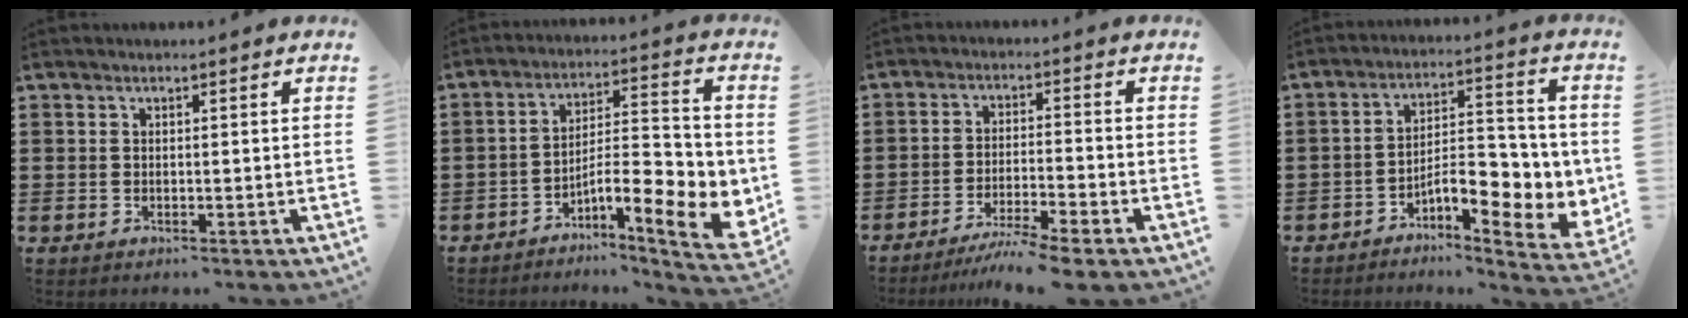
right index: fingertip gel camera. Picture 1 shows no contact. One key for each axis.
{"total": 10.2, "fx": -3.9, "fy": 2.9, "fz": 8.9, "tx": -0.135, "ty": -0.019, "tz": -0.072}
{"total": 5.1, "fx": -4.4, "fy": -0.5, "fz": 2.5, "tx": -0.057, "ty": -0.017, "tz": -0.087}
{"total": 9.4, "fx": -3.3, "fy": 3.7, "fz": 8.0, "tx": -0.109, "ty": -0.012, "tz": -0.057}